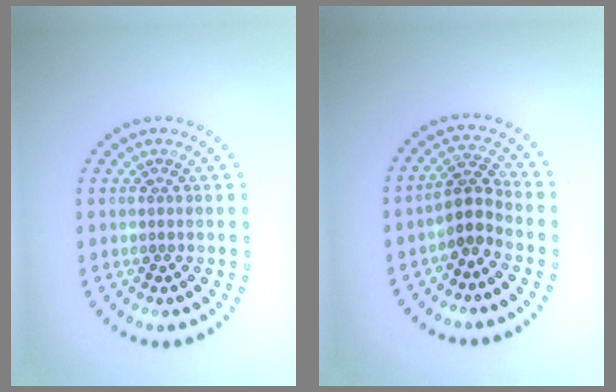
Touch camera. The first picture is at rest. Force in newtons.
{"total": 2.5, "press": 2.0, "slide": 1.6}